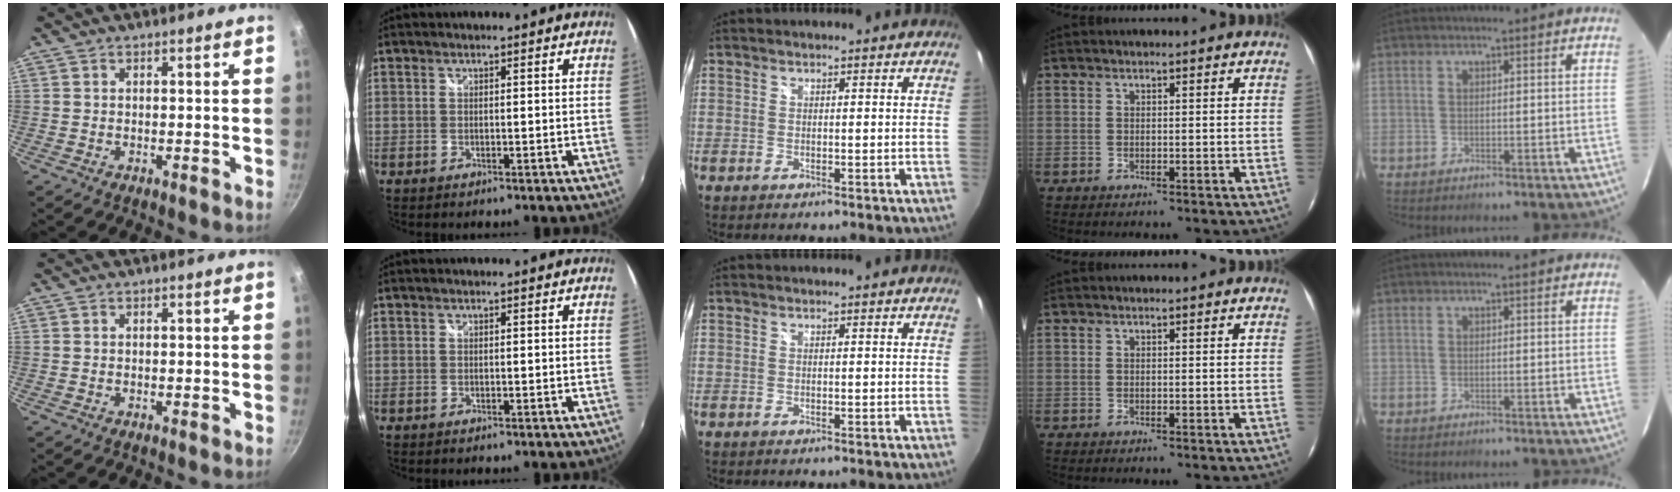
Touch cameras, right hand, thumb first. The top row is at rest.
{}